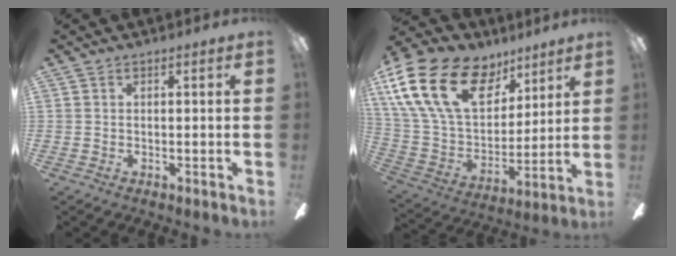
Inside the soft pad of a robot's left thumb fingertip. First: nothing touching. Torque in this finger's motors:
{"motor_torque": [0.88, 0.81, 1.76, -1.04, 0.61]}